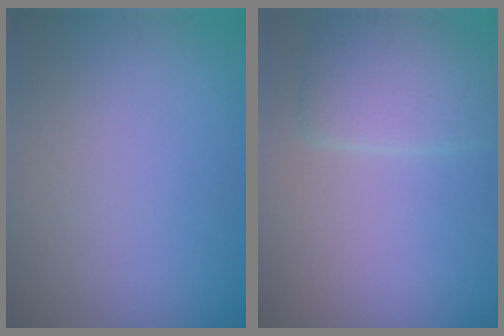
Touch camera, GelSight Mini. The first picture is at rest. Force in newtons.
{"total": 3.7, "press": 3.7, "slide": 0.1}